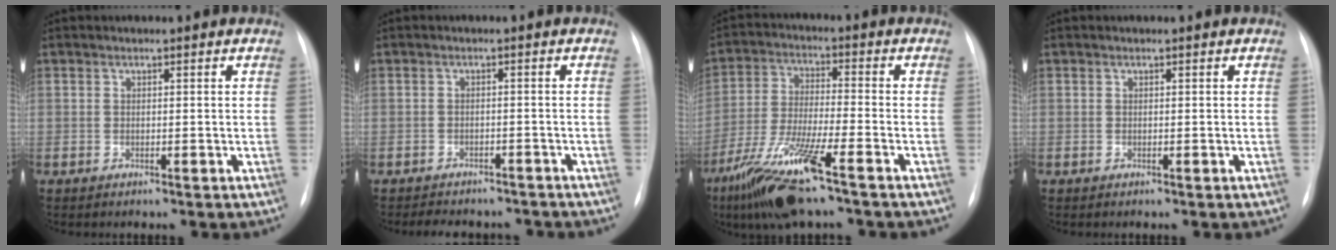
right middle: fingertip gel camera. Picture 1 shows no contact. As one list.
[{"total": 8.4, "force": [-7.5, 3.1, 2.0], "torque": [-0.034, 0.006, -0.087]}, {"total": 12.6, "force": [-7.8, 0.7, 9.9], "torque": [-0.205, -0.033, -0.147]}, {"total": 0.0}]